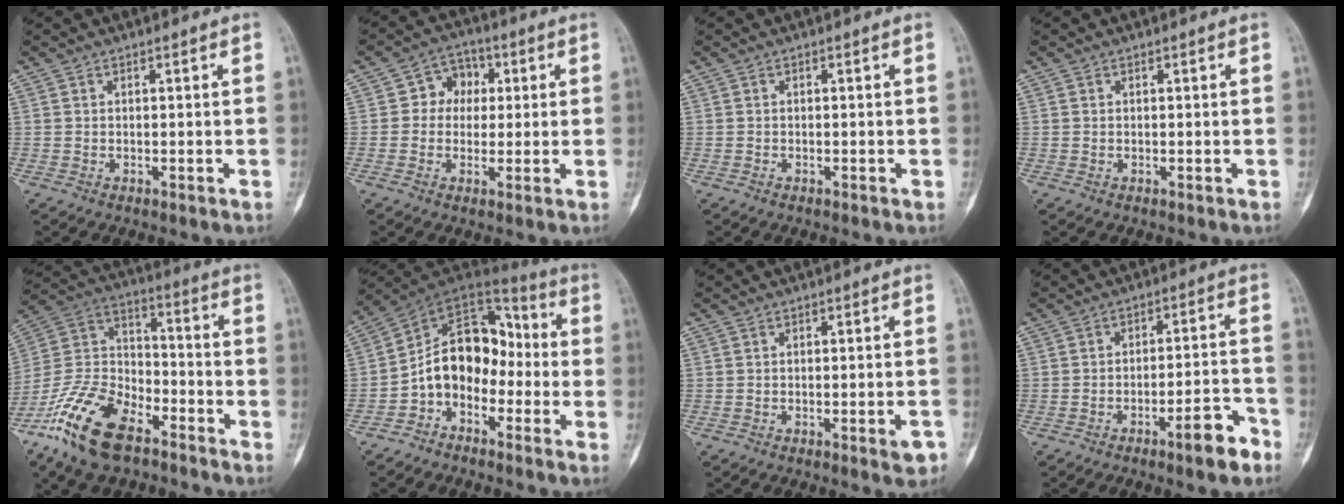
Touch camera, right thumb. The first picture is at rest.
{"total": 6.7, "force": [1.0, 5.9, 3.0], "torque": [0.001, 0.009, 0.007]}
{"total": 0.0}
{"total": 0.0}
{"total": 18.6, "force": [-11.9, 9.0, 11.1], "torque": [-0.212, 0.062, -0.230]}
{"total": 13.6, "force": [-3.6, 10.0, 8.5], "torque": [-0.103, 0.079, -0.078]}
{"total": 3.1, "force": [-1.6, 1.1, 2.5], "torque": [-0.020, 0.010, -0.018]}
{"total": 7.9, "force": [-4.9, 1.9, 5.8], "torque": [-0.075, 0.039, -0.069]}